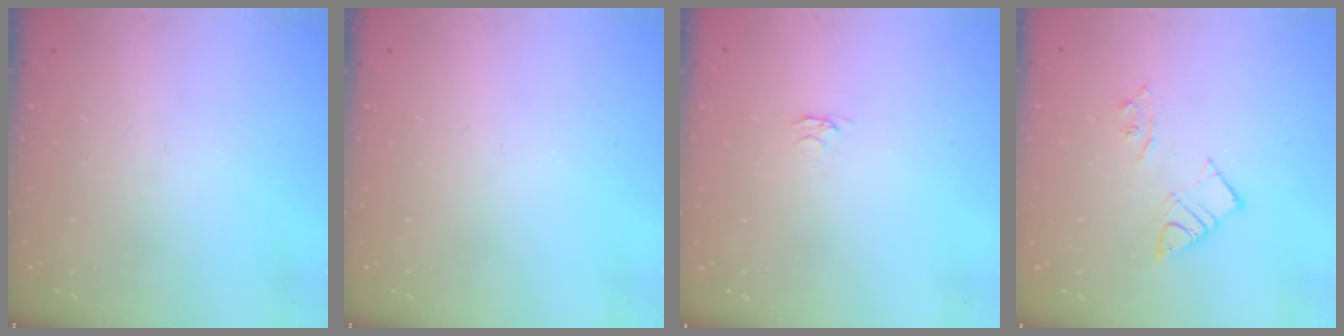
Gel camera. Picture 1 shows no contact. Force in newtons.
{"total": 0.0}
{"total": 2.1, "press": 2.0, "slide": 0.3}
{"total": 7.1, "press": 7.1, "slide": 0.6}